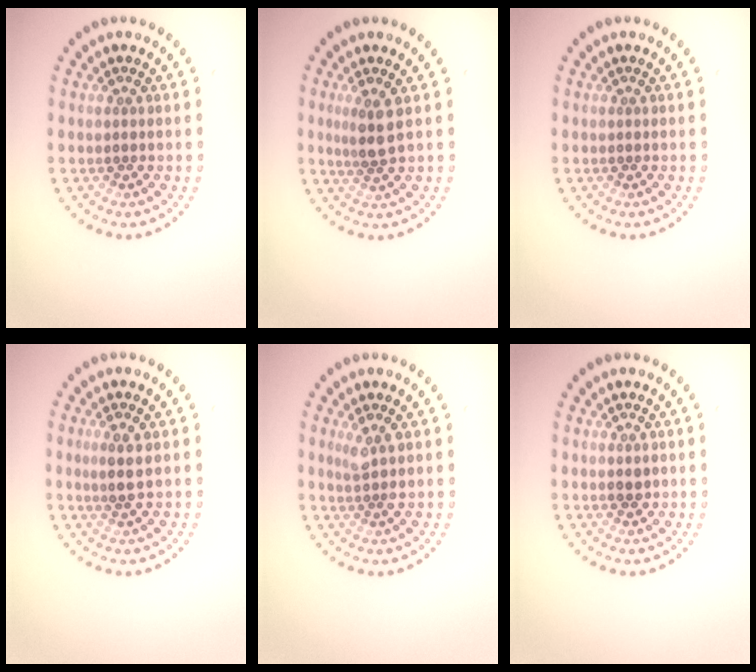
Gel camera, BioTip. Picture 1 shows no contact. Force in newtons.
{"total": 2.1, "press": 1.6, "slide": 1.4}
{"total": 0.0}
{"total": 1.9, "press": 1.6, "slide": 1.0}
{"total": 1.6, "press": 1.3, "slide": 0.9}
{"total": 1.0, "press": 1.0, "slide": 0.1}